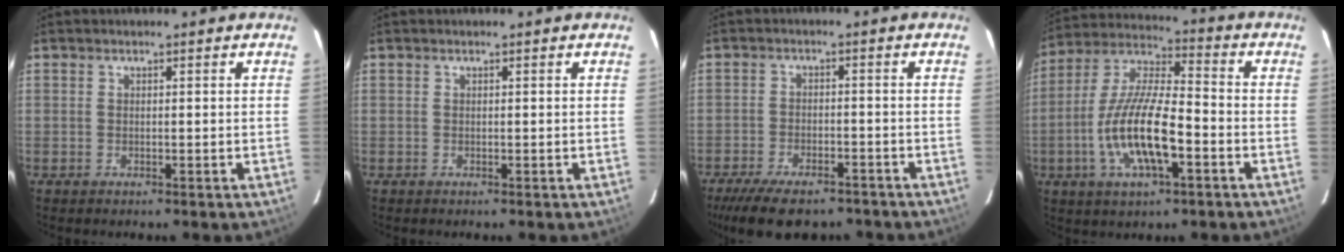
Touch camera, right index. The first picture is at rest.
{"total": 0.0}
{"total": 14.1, "force": [-10.9, 5.5, 7.0], "torque": [-0.157, -0.023, -0.167]}
{"total": 15.8, "force": [-5.1, 4.8, 14.2], "torque": [-0.290, -0.005, -0.097]}